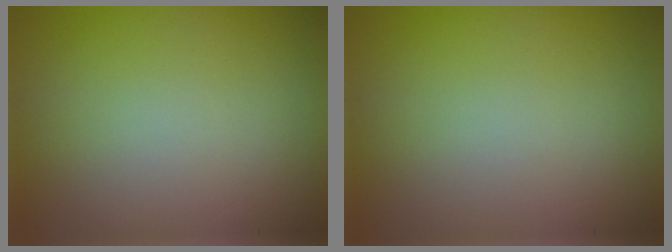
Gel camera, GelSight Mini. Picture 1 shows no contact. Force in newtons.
{"total": 0.0}